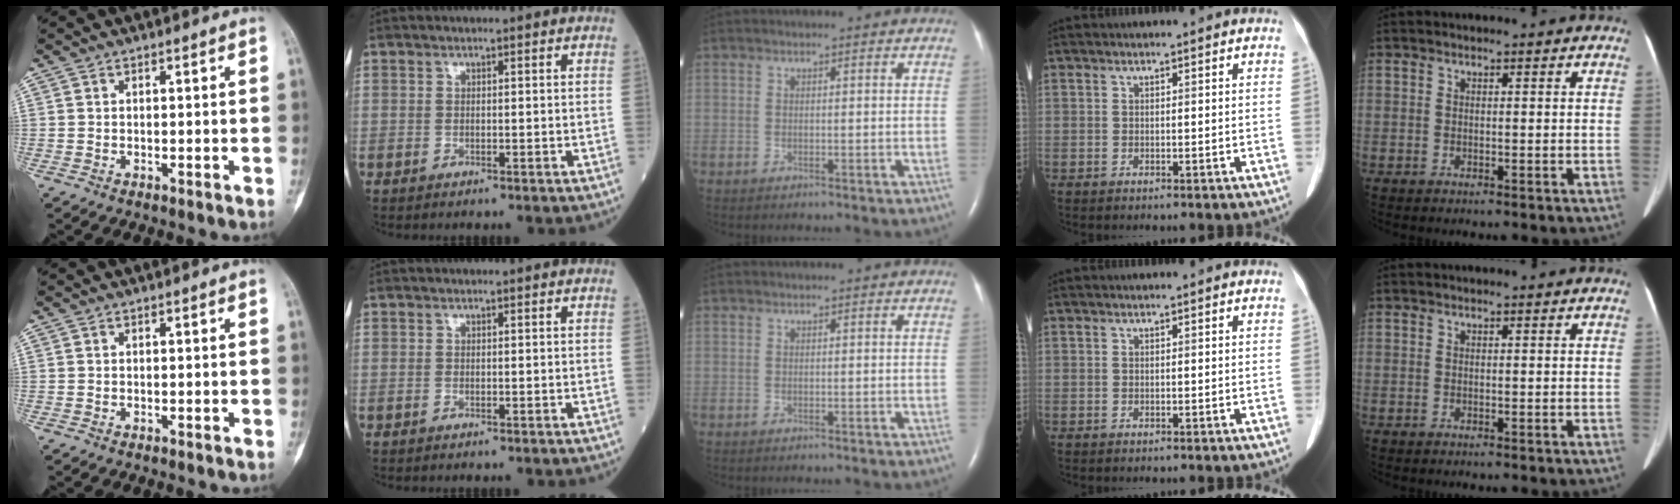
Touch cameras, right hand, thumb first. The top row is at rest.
{}